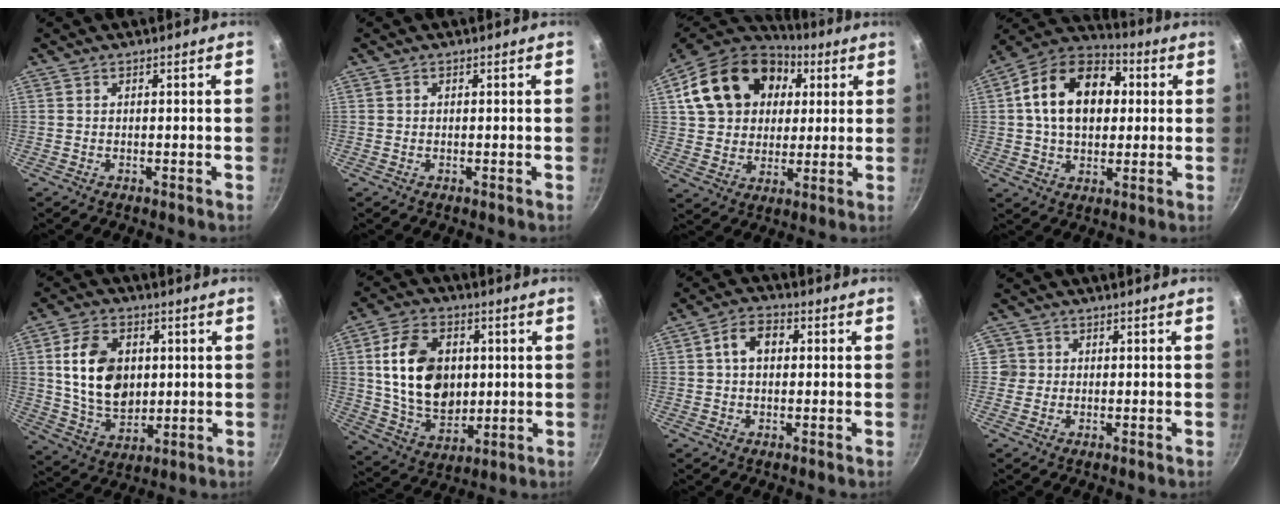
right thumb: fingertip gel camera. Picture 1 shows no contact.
{"total": 0.0}
{"total": 22.8, "force": [6.9, 17.3, 13.2], "torque": [-0.222, 0.019, 0.117]}
{"total": 18.3, "force": [3.1, 12.8, 12.7], "torque": [-0.182, 0.025, 0.035]}
{"total": 14.5, "force": [2.3, 10.2, 10.0], "torque": [-0.157, -0.009, 0.049]}
{"total": 17.5, "force": [2.5, 12.4, 12.1], "torque": [-0.188, -0.004, 0.051]}
{"total": 5.8, "force": [0.9, 4.1, 4.0], "torque": [-0.052, 0.015, 0.006]}
{"total": 2.6, "force": [0.0, 2.6, 0.3], "torque": [0.015, 0.009, -0.004]}